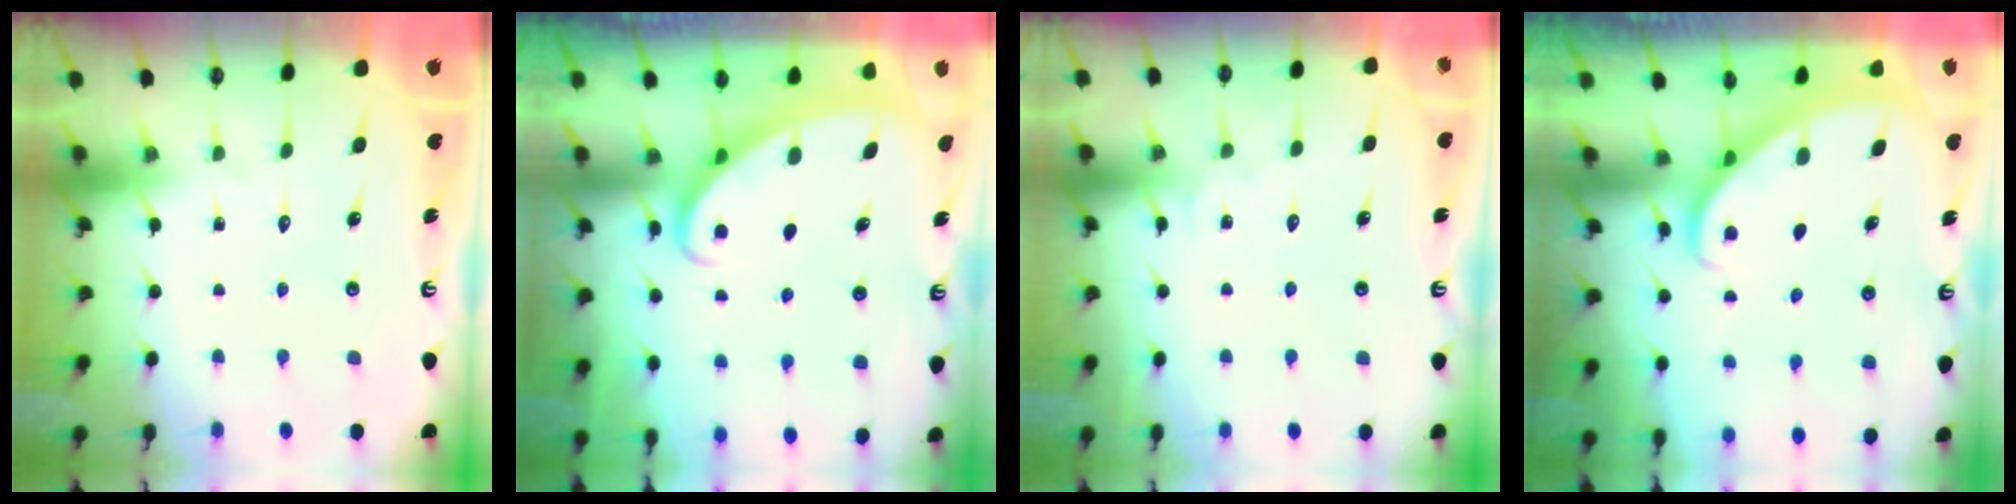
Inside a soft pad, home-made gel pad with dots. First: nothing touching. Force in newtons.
{"total": 2.5, "press": 2.5, "slide": 0.4}
{"total": 2.6, "press": 2.6, "slide": 0.2}
{"total": 1.9, "press": 1.9, "slide": 0.2}